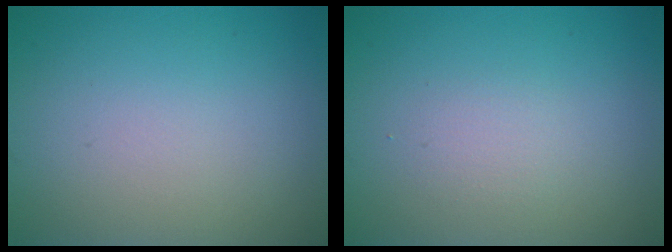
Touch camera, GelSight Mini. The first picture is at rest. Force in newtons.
{"total": 1.1, "press": 1.1, "slide": 0.1}